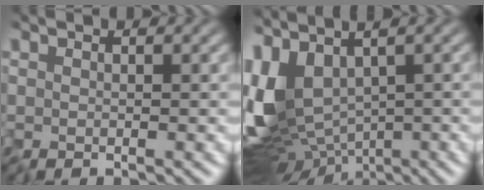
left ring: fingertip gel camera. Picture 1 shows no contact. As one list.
[{"total": 9.2, "force": [-0.8, 5.0, 7.6], "torque": [-0.180, -0.013, -0.003]}]